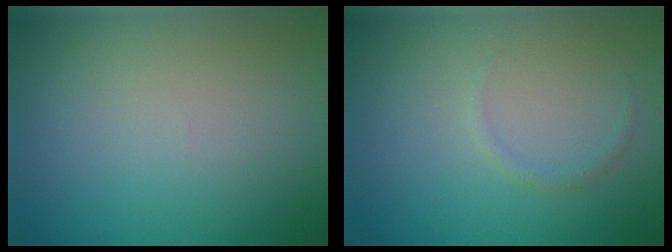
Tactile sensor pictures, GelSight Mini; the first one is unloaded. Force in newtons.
{"total": 0.6, "press": 0.6, "slide": 0.1}